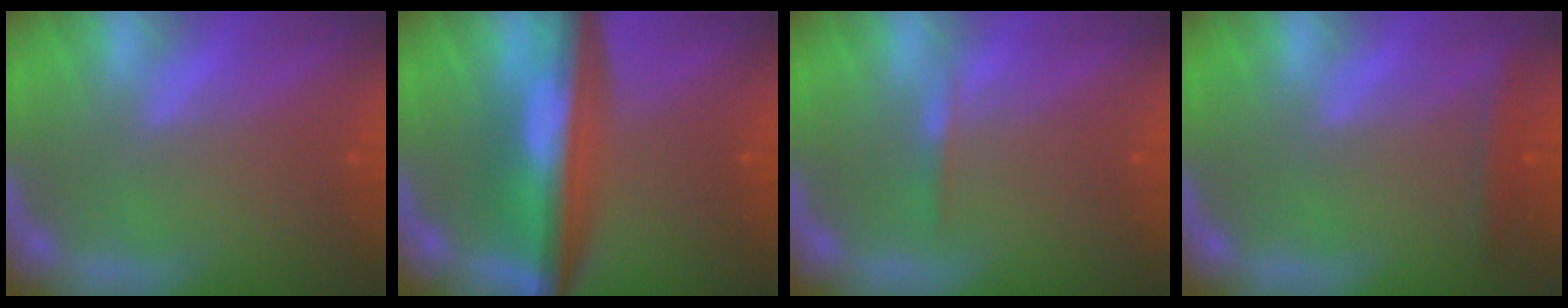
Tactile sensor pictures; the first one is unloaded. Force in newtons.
{"total": 9.6}
{"total": 0.9}
{"total": 1.9}